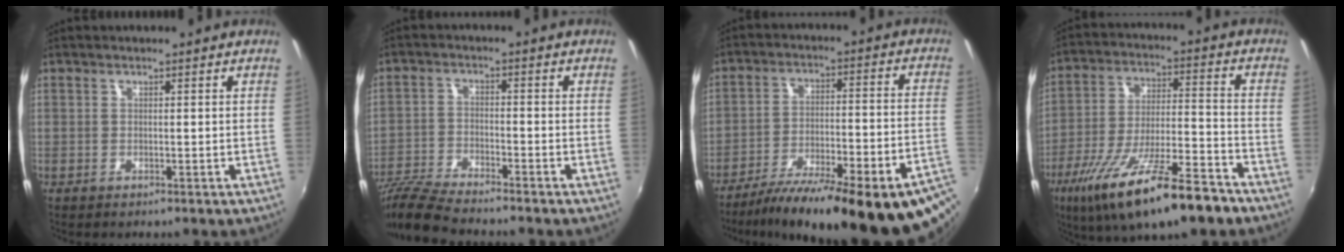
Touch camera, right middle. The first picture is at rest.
{"total": 9.9, "force": [-9.1, 0.5, 4.0], "torque": [-0.103, -0.017, -0.180]}
{"total": 28.3, "force": [-20.9, 3.5, 18.7], "torque": [-0.267, -0.055, -0.292]}
{"total": 20.8, "force": [-13.9, 4.7, 14.8], "torque": [-0.274, -0.043, -0.228]}